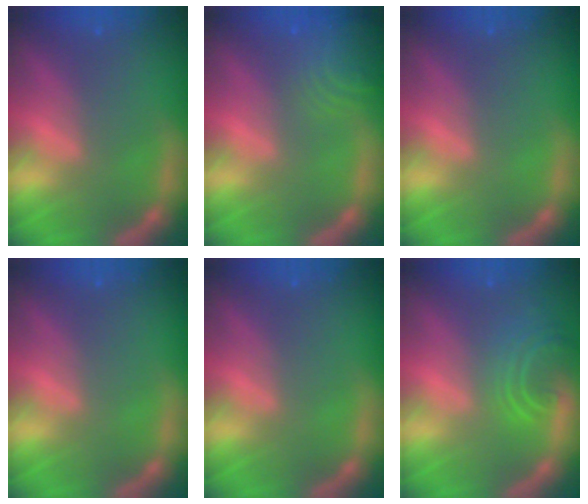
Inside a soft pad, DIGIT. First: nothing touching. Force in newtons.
{"total": 6.1}
{"total": 0.0}
{"total": 0.0}
{"total": 0.0}
{"total": 4.5}